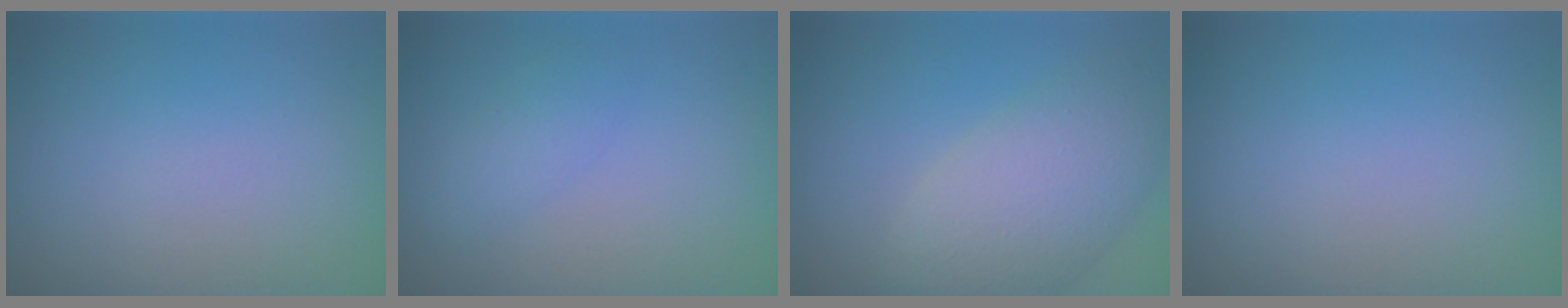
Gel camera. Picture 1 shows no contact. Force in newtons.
{"total": 0.7, "press": 0.7, "slide": 0.1}
{"total": 6.4, "press": 6.4, "slide": 0.6}
{"total": 0.0}